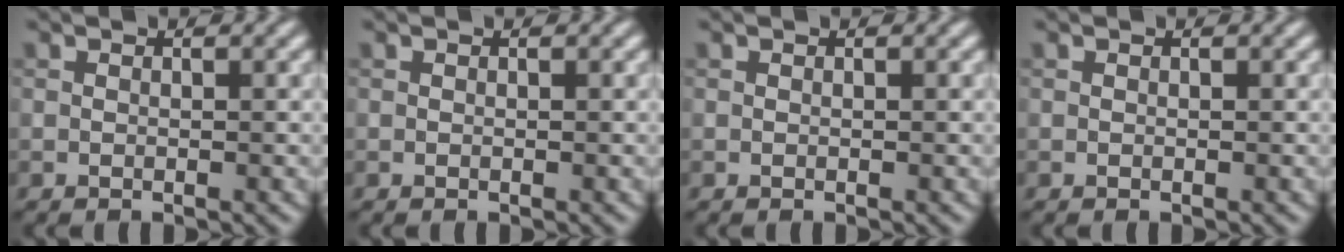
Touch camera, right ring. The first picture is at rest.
{"total": 0.0}
{"total": 0.0}
{"total": 0.0}